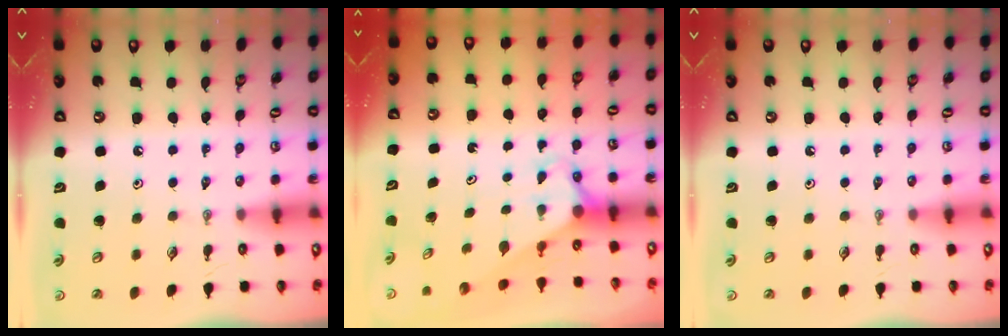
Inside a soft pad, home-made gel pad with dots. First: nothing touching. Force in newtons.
{"total": 2.7, "press": 2.7, "slide": 0.0}
{"total": 0.0}